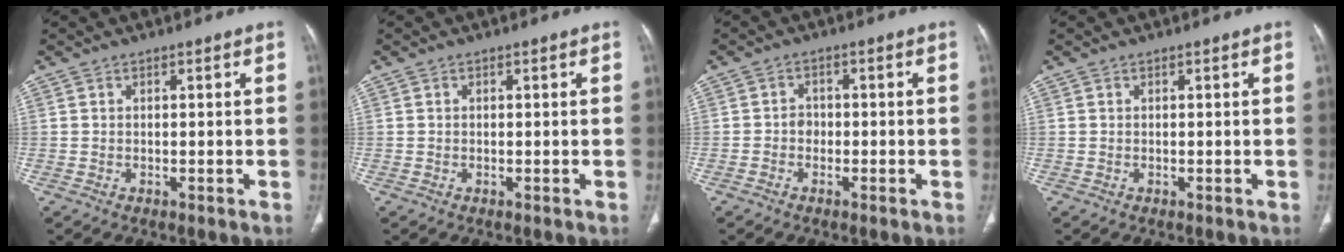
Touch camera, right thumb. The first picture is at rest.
{"total": 0.0}
{"total": 1.9, "force": [-0.7, 1.6, 0.7], "torque": [0.005, 0.009, -0.018]}
{"total": 0.0}